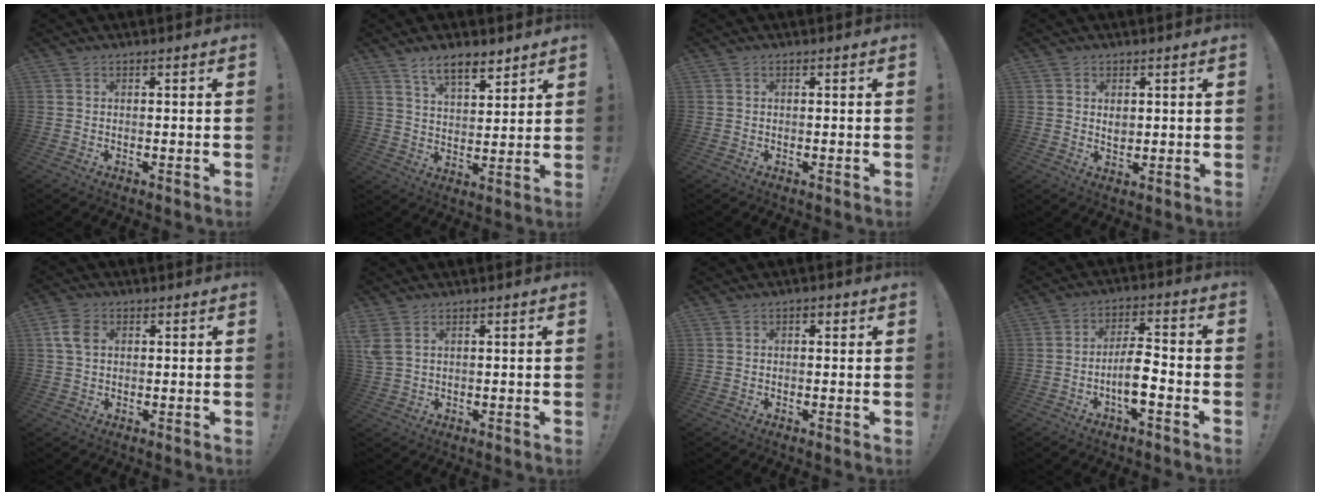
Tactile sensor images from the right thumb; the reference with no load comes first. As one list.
[{"total": 9.2, "force": [6.7, 3.4, 5.2], "torque": [-0.078, -0.039, 0.122]}, {"total": 0.0}, {"total": 3.0, "force": [0.9, 2.4, 1.5], "torque": [-0.015, -0.004, 0.014]}, {"total": 6.2, "force": [1.6, 4.6, 3.8], "torque": [-0.067, 0.006, 0.032]}, {"total": 3.9, "force": [2.0, 1.9, 2.8], "torque": [-0.067, -0.003, 0.041]}, {"total": 1.2, "force": [0.2, 0.9, 0.8], "torque": [-0.008, 0.002, 0.001]}, {"total": 9.1, "force": [-3.1, 3.0, 8.0], "torque": [-0.152, 0.008, -0.058]}]